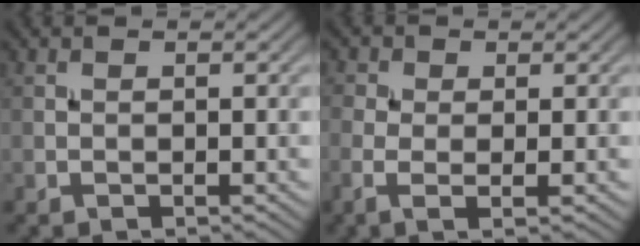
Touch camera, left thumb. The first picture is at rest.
{"total": 3.2, "force": [-0.5, 1.5, 2.8], "torque": [-0.070, -0.002, -0.016]}